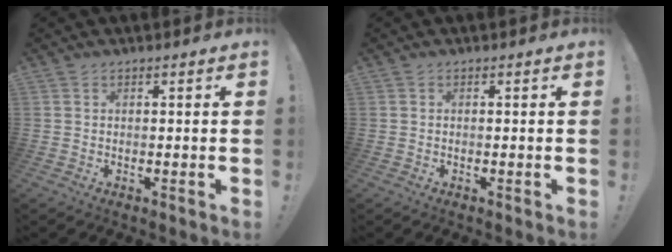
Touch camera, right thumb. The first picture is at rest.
{"total": 0.0}